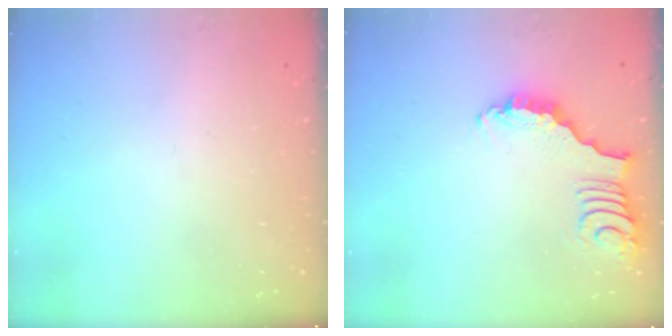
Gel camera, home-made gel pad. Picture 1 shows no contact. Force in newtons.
{"total": 3.0, "press": 3.0, "slide": 0.4}